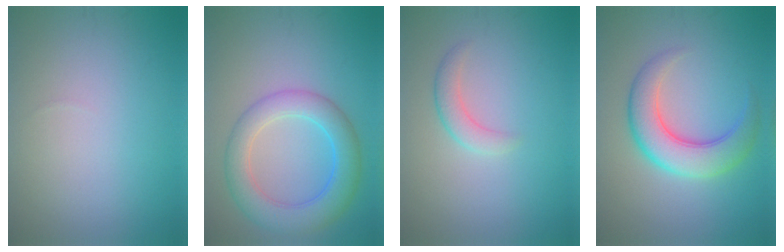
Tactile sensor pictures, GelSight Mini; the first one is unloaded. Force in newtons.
{"total": 6.0, "press": 6.0, "slide": 0.3}
{"total": 1.9, "press": 1.9, "slide": 0.1}
{"total": 6.1, "press": 6.1, "slide": 0.1}